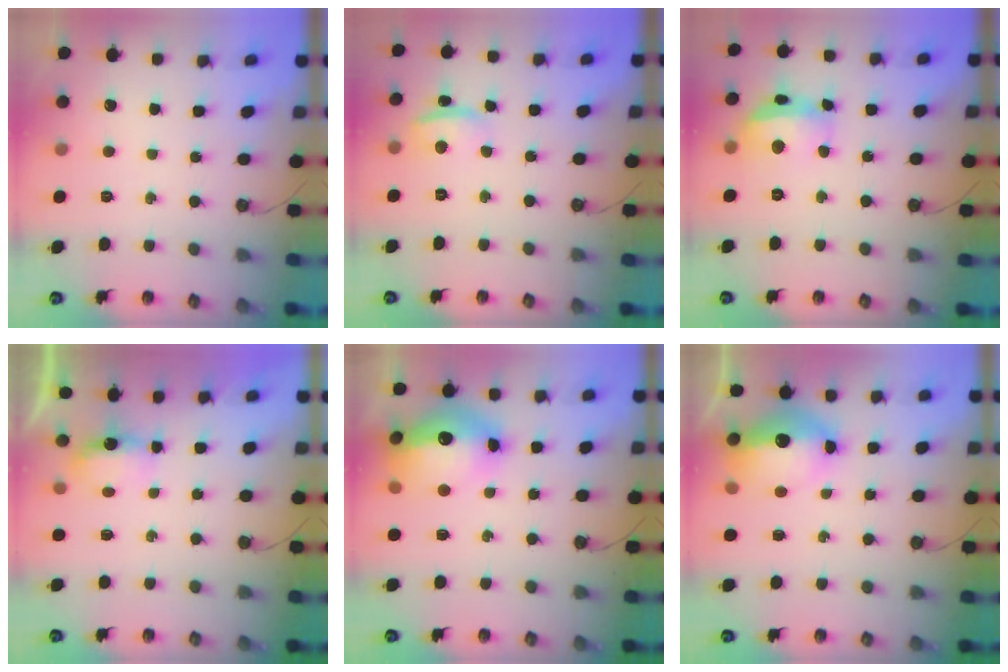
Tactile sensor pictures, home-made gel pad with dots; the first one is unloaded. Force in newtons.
{"total": 3.4, "press": 2.7, "slide": 2.1}
{"total": 14.0, "press": 13.9, "slide": 1.5}
{"total": 11.1, "press": 5.0, "slide": 9.9}
{"total": 17.7, "press": 17.6, "slide": 1.8}
{"total": 14.8, "press": 14.7, "slide": 1.7}